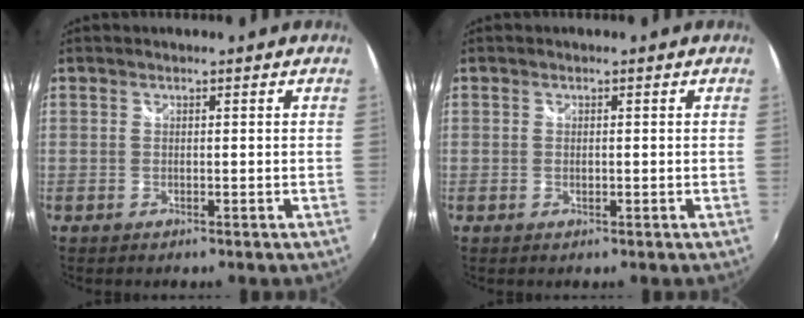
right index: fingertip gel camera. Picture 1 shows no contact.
{"total": 0.6, "force": [-0.1, 0.4, 0.4], "torque": [-0.009, -0.001, -0.001]}